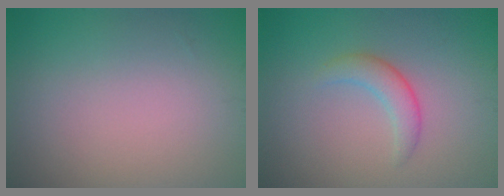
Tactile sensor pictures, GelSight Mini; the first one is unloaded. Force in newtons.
{"total": 2.1, "press": 2.1, "slide": 0.2}